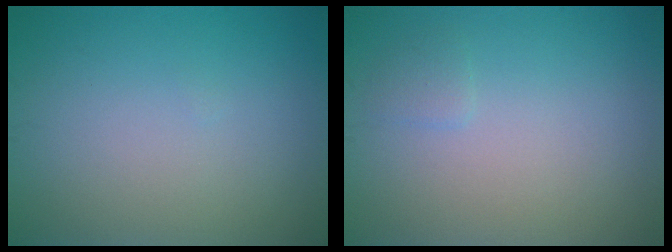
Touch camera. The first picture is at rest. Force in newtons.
{"total": 0.8, "press": 0.8, "slide": 0.1}